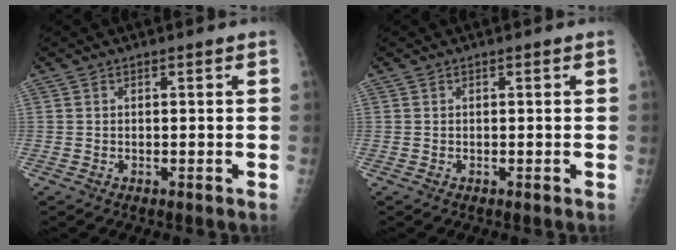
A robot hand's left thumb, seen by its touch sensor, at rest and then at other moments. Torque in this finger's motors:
{"motor_torque": [0.01, 0.01, 0.00, -0.02, 0.00]}